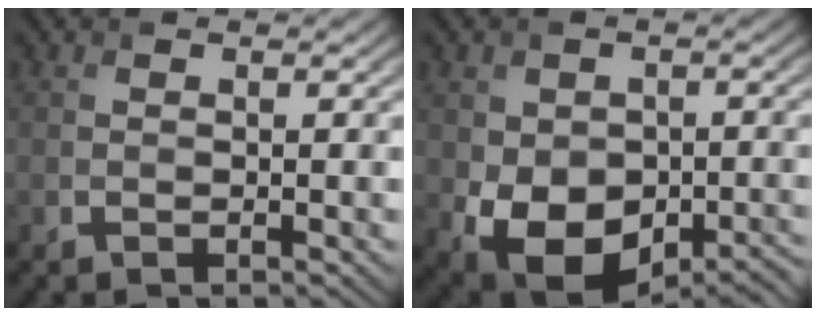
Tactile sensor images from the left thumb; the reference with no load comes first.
{"total": 11.7, "force": [-3.9, 8.1, 7.4], "torque": [-0.123, -0.040, -0.045]}